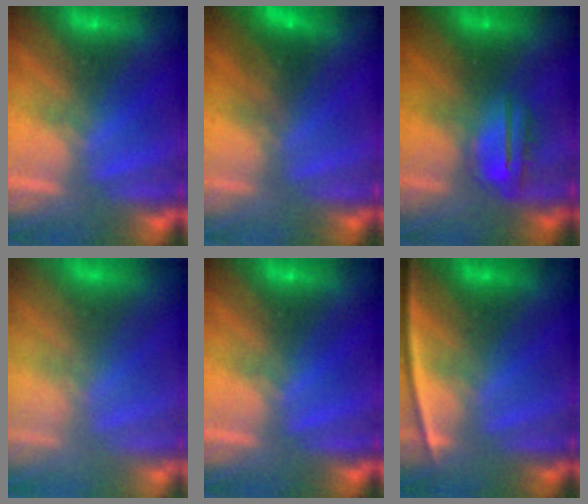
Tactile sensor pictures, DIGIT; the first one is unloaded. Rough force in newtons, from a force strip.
{"total": 9.4}
{"total": 4.6}
{"total": 5.6}
{"total": 0.0}
{"total": 2.3}